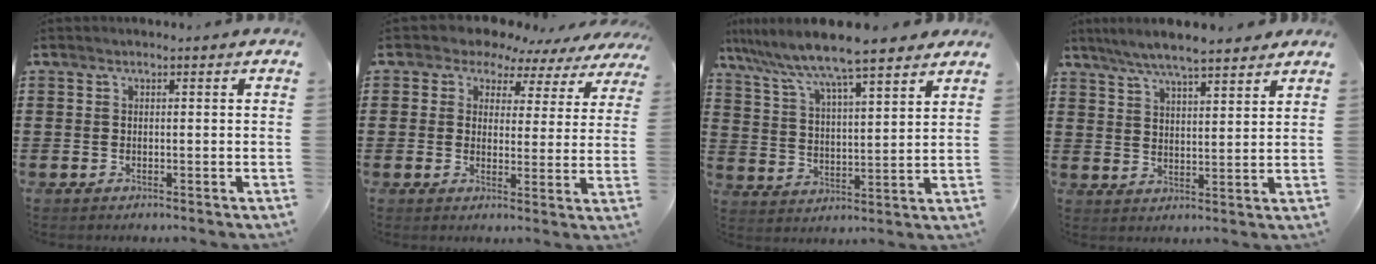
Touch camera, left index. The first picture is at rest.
{"total": 4.3, "force": [3.6, 2.3, 0.7], "torque": [-0.041, -0.016, 0.060]}
{"total": 7.5, "force": [6.8, 0.0, 3.1], "torque": [-0.091, -0.042, 0.112]}
{"total": 6.0, "force": [5.4, 0.4, 2.5], "torque": [-0.066, -0.015, 0.097]}